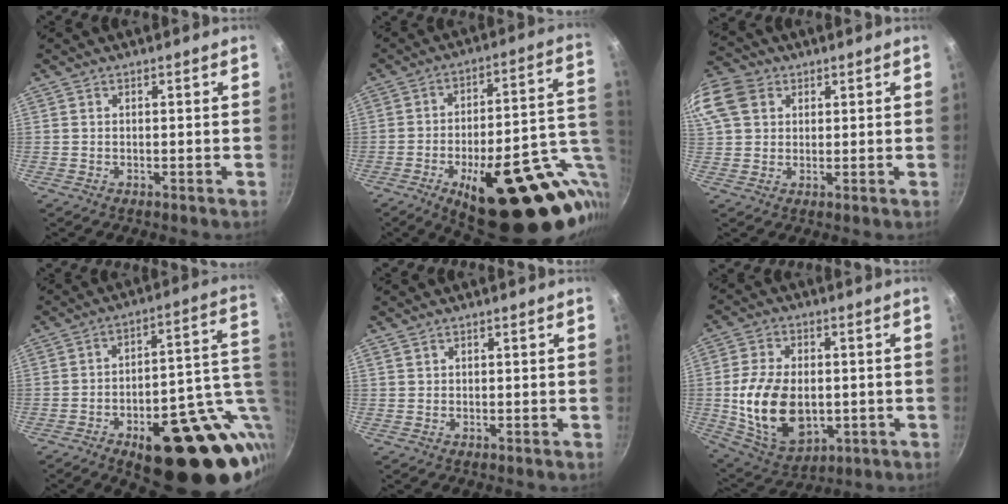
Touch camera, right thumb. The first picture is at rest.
{"total": 28.2, "force": [-9.4, 10.9, 24.2], "torque": [-0.285, 0.023, -0.122]}
{"total": 16.4, "force": [6.0, 13.0, 8.2], "torque": [-0.200, 0.034, 0.108]}
{"total": 26.0, "force": [-6.8, 11.3, 22.4], "torque": [-0.242, 0.018, -0.080]}
{"total": 0.5, "force": [0.4, 0.3, 0.1], "torque": [-0.002, 0.000, 0.007]}
{"total": 16.7, "force": [-1.4, 10.9, 12.6], "torque": [-0.218, -0.004, -0.007]}